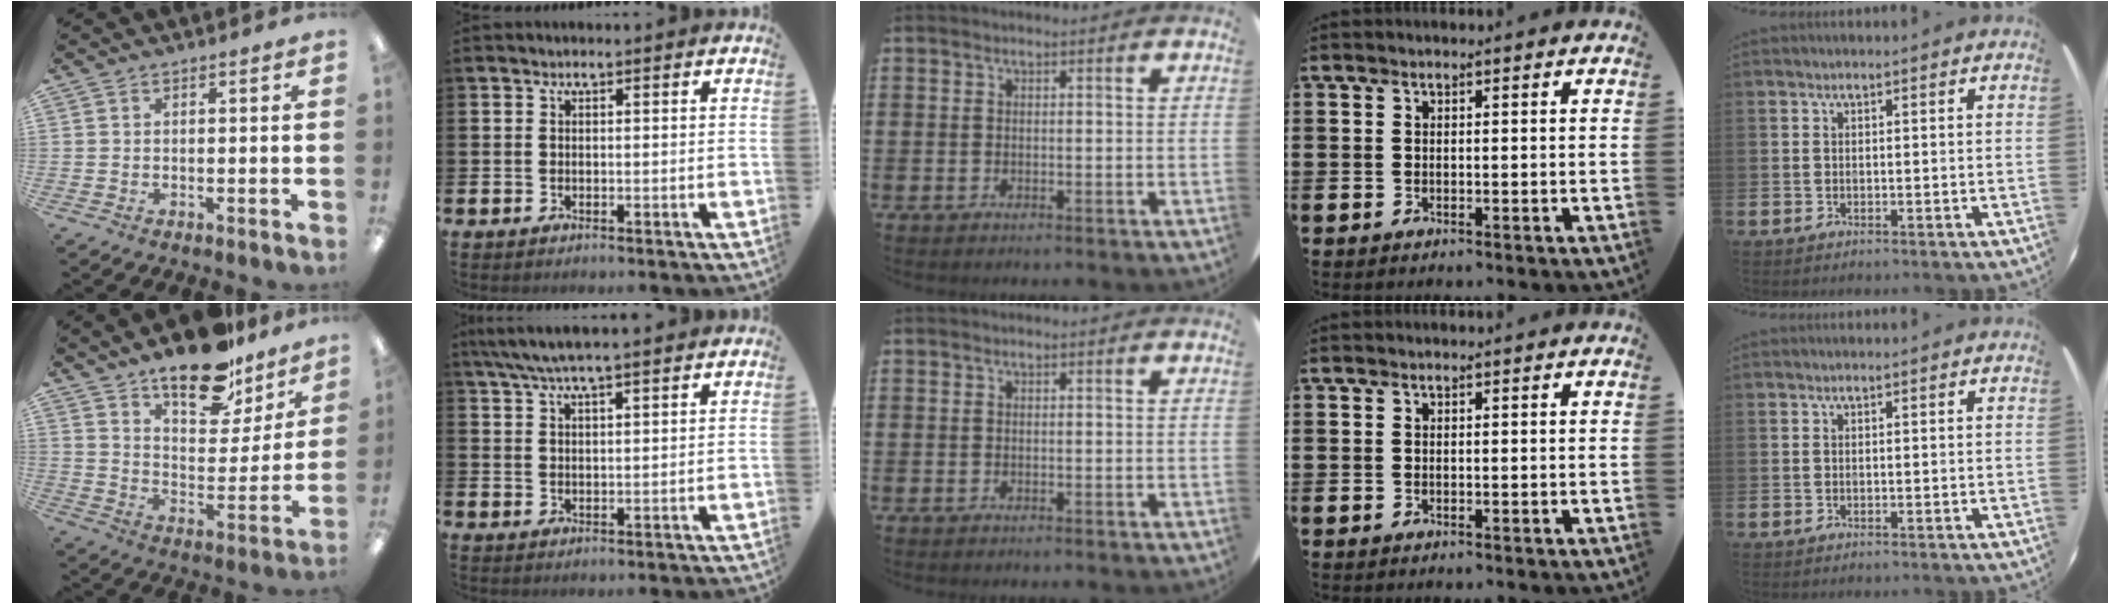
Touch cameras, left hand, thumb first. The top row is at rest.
{"thumb": {"total": 17.7, "force": [14.0, 7.1, 8.0], "torque": [-0.120, -0.097, 0.242]}, "index": {"total": 5.3, "force": [4.6, 0.4, 2.5], "torque": [-0.059, -0.011, 0.083]}}